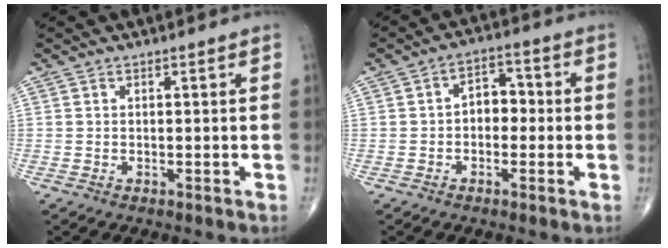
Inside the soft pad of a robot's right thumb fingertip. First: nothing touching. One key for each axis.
{"total": 4.6, "fx": -0.4, "fy": 3.3, "fz": 3.2, "tx": -0.028, "ty": 0.019, "tz": -0.017}